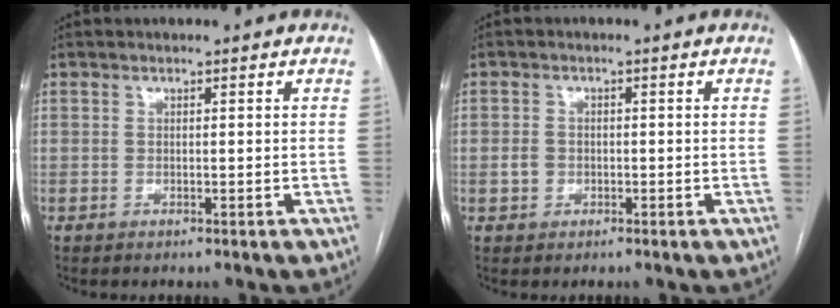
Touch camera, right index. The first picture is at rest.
{"total": 2.0, "force": [-0.5, 1.7, 0.8], "torque": [-0.015, 0.006, -0.006]}